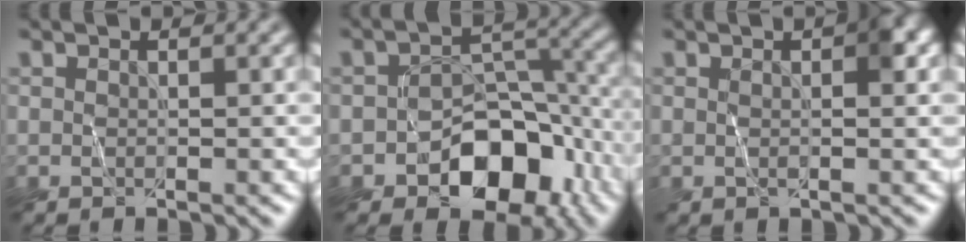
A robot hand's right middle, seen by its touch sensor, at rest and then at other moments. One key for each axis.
{"total": 7.4, "fx": -3.8, "fy": 4.5, "fz": 4.6, "tx": -0.048, "ty": 0.003, "tz": -0.062}
{"total": 2.2, "fx": 0.5, "fy": 0.5, "fz": 2.0, "tx": -0.026, "ty": 0.006, "tz": 0.009}